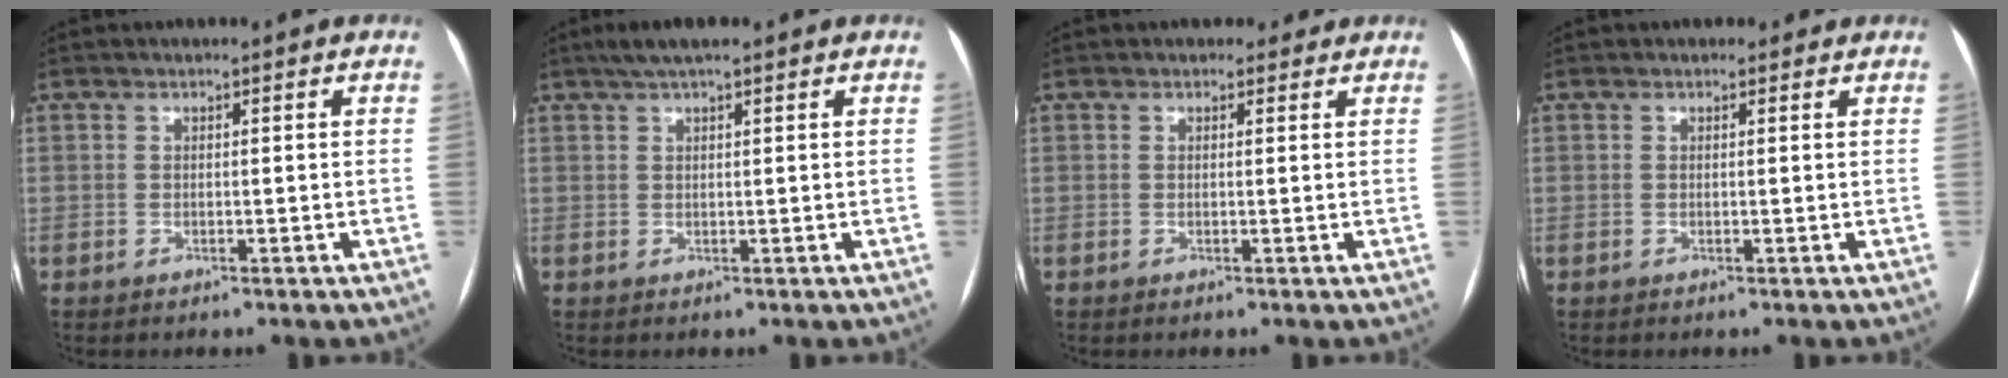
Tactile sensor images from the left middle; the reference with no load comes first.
{"total": 4.4, "force": [3.2, 0.7, 3.0], "torque": [-0.054, 0.026, 0.055]}
{"total": 2.2, "force": [1.9, 1.2, 0.2], "torque": [0.000, 0.003, 0.020]}
{"total": 1.3, "force": [1.0, 0.8, 0.1], "torque": [0.000, 0.007, 0.009]}